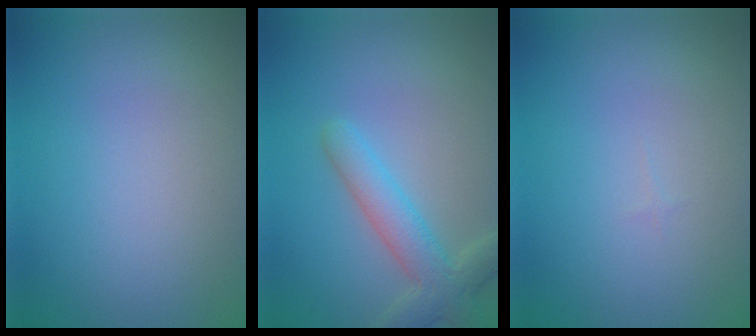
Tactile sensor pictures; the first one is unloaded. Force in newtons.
{"total": 3.9, "press": 3.9, "slide": 0.4}
{"total": 0.0}